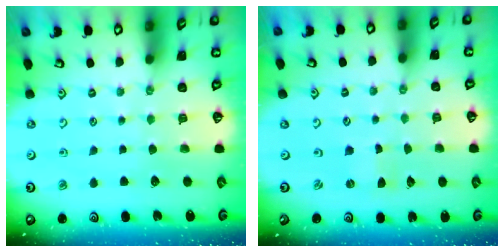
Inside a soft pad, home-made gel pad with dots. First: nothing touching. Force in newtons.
{"total": 0.0}